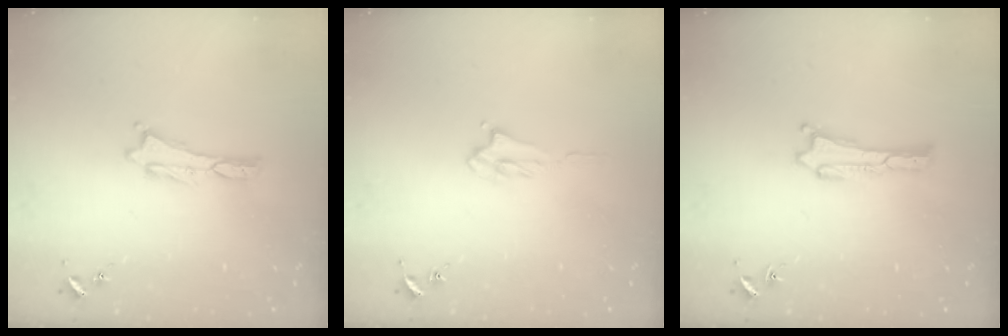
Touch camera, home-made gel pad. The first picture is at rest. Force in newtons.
{"total": 2.1, "press": 2.0, "slide": 0.3}
{"total": 0.0}